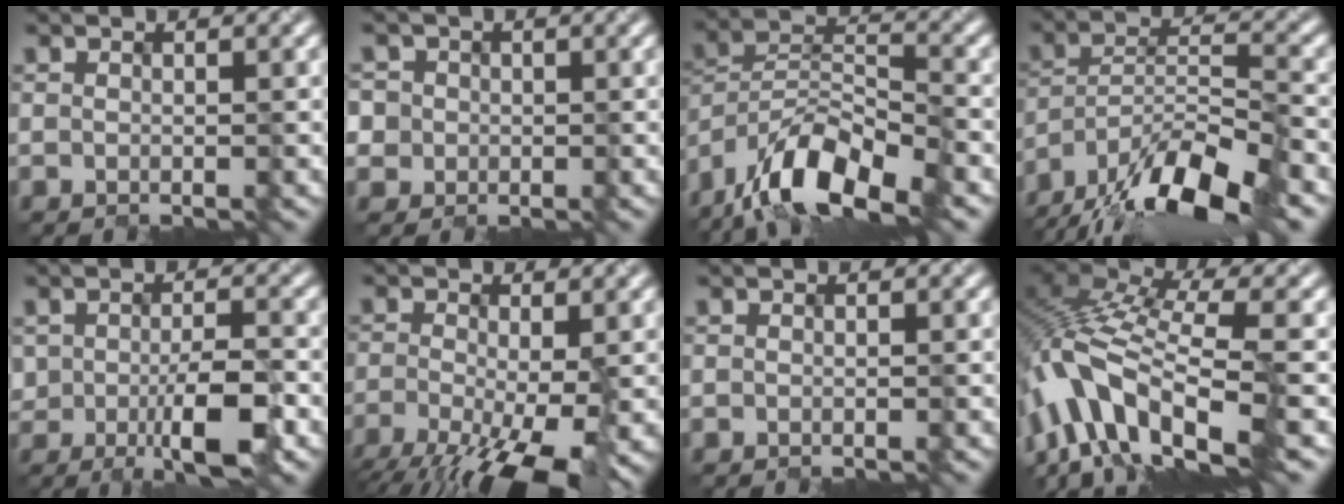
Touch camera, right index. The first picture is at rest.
{"total": 3.1, "force": [0.6, 3.0, 0.6], "torque": [-0.007, 0.007, 0.006]}
{"total": 9.8, "force": [-7.4, 3.1, 5.6], "torque": [-0.088, 0.005, -0.142]}
{"total": 12.6, "force": [-9.7, 3.2, 7.4], "torque": [-0.136, 0.001, -0.171]}
{"total": 5.7, "force": [-2.0, 2.7, 4.6], "torque": [-0.086, -0.009, -0.027]}
{"total": 10.5, "force": [-4.7, 4.6, 8.3], "torque": [-0.146, -0.025, -0.078]}
{"total": 0.0}
{"total": 11.9, "force": [-4.6, 5.0, 9.7], "torque": [-0.193, 0.012, -0.084]}